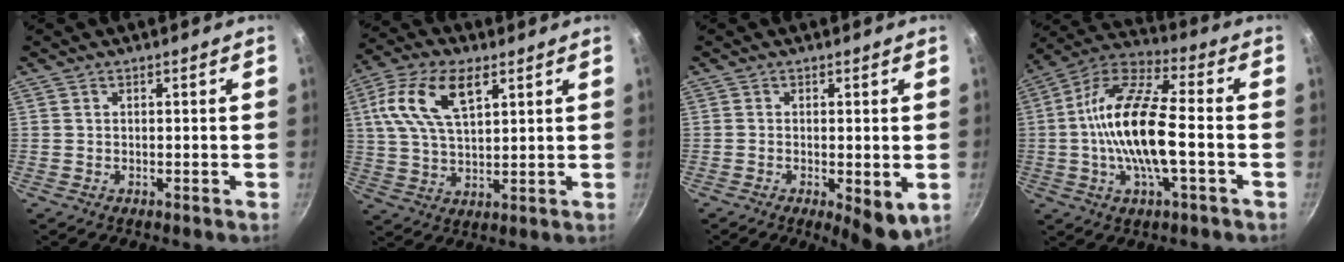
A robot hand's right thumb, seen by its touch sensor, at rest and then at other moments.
{"total": 12.9, "force": [4.9, 6.6, 10.0], "torque": [-0.187, 0.001, 0.087]}
{"total": 6.2, "force": [-1.4, 2.2, 5.6], "torque": [-0.074, -0.010, -0.012]}
{"total": 17.3, "force": [-2.0, 6.1, 16.1], "torque": [-0.307, 0.034, -0.057]}